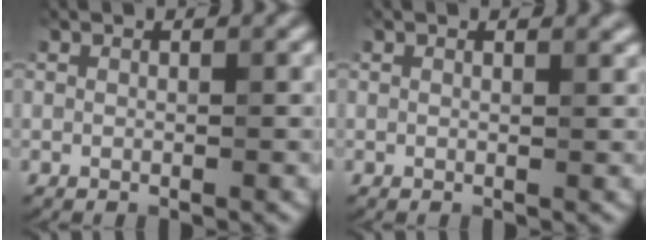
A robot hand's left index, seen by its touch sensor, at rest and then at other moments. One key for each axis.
{"total": 0.8, "fx": 0.7, "fy": 0.1, "fz": 0.3, "tx": -0.002, "ty": 0.001, "tz": 0.011}